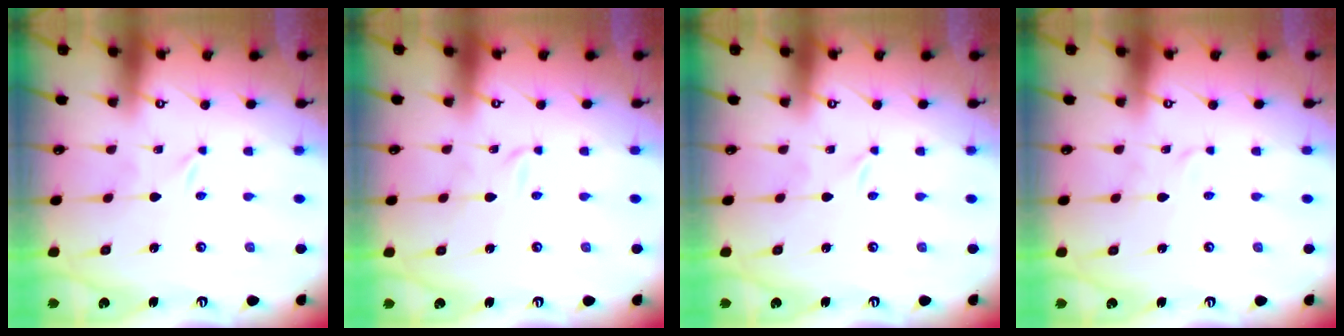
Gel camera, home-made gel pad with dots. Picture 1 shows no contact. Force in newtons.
{"total": 1.5, "press": 1.5, "slide": 0.2}
{"total": 0.0}
{"total": 1.6, "press": 1.5, "slide": 0.2}